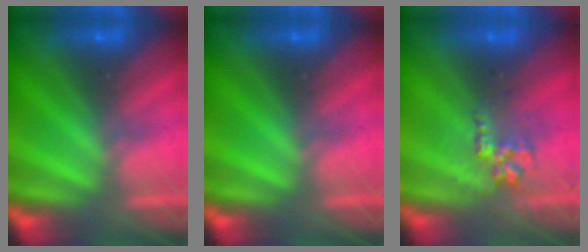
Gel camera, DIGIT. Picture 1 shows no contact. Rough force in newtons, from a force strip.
{"total": 0.0}
{"total": 2.9}